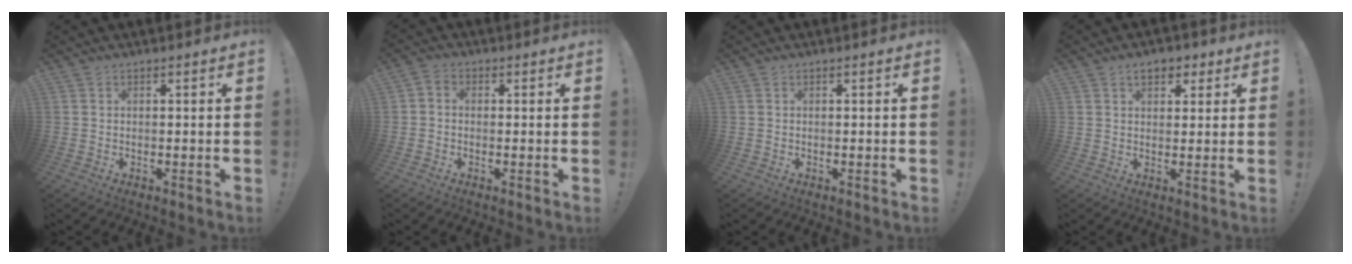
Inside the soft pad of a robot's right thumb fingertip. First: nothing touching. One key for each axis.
{"total": 2.1, "fx": -0.8, "fy": 1.5, "fz": 1.1, "tx": -0.021, "ty": 0.009, "tz": -0.014}
{"total": 0.0}
{"total": 5.5, "fx": 2.7, "fy": 3.5, "fz": 3.2, "tx": -0.032, "ty": -0.005, "tz": 0.045}